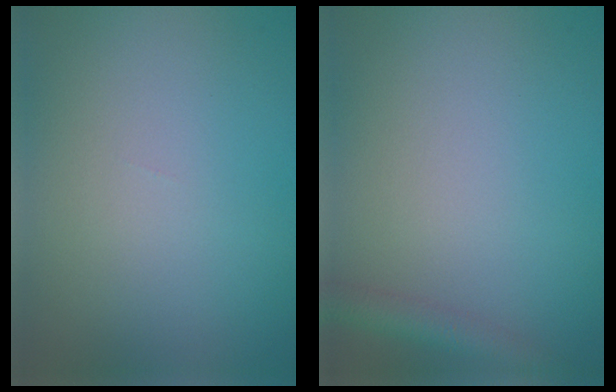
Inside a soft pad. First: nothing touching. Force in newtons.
{"total": 2.4, "press": 2.4, "slide": 0.1}